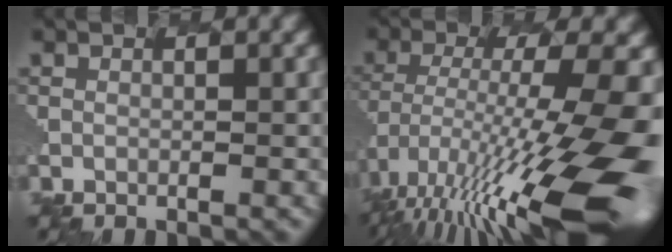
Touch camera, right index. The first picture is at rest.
{"total": 15.4, "force": [-5.3, 4.1, 13.8], "torque": [-0.258, -0.012, -0.079]}